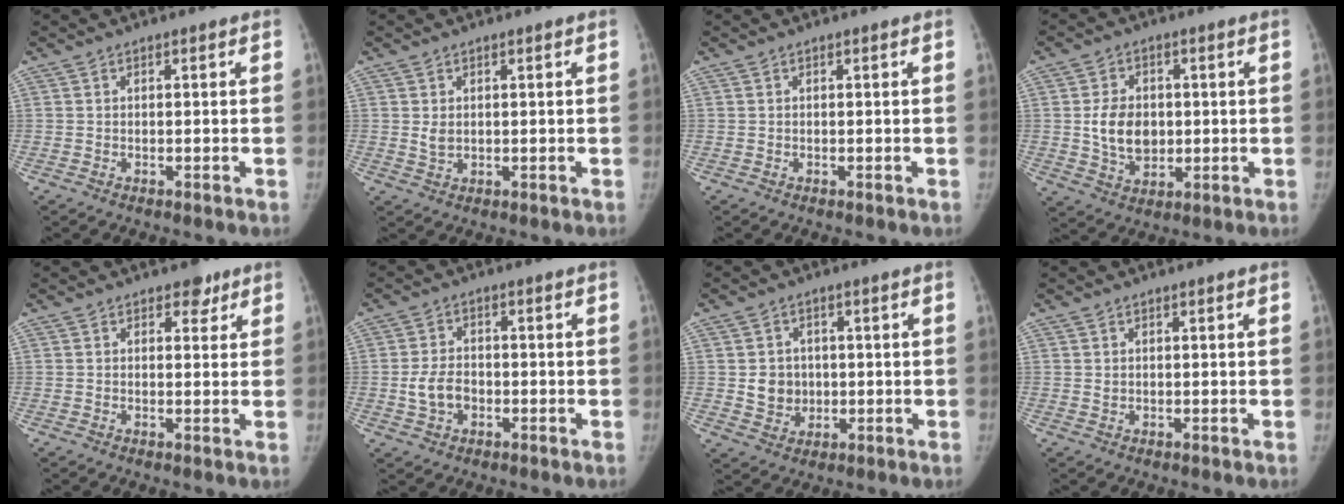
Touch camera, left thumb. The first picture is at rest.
{"total": 1.9, "force": [0.5, 1.3, 1.4], "torque": [-0.021, -0.006, 0.014]}
{"total": 0.0}
{"total": 8.7, "force": [0.4, 6.5, 5.9], "torque": [-0.079, -0.007, 0.013]}
{"total": 2.7, "force": [1.7, 1.8, 1.0], "torque": [0.007, -0.008, 0.019]}
{"total": 5.3, "force": [-1.2, 3.8, 3.5], "torque": [-0.062, 0.013, -0.021]}
{"total": 5.6, "force": [0.2, 5.1, 2.3], "torque": [-0.013, 0.001, 0.009]}
{"total": 0.7, "force": [0.2, 0.5, 0.4], "torque": [-0.004, -0.002, 0.006]}